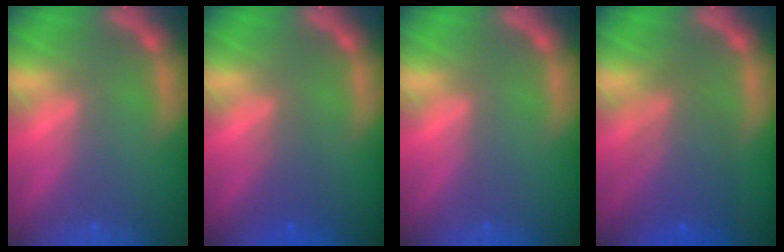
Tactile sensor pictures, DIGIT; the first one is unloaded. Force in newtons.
{"total": 2.0}
{"total": 0.0}
{"total": 5.5}